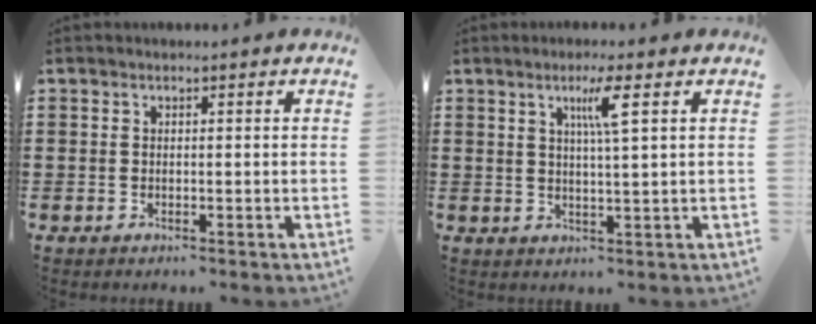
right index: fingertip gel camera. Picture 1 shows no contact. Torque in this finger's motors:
{"motor_torque": [0.56, -0.09, 0.16, 0.08]}